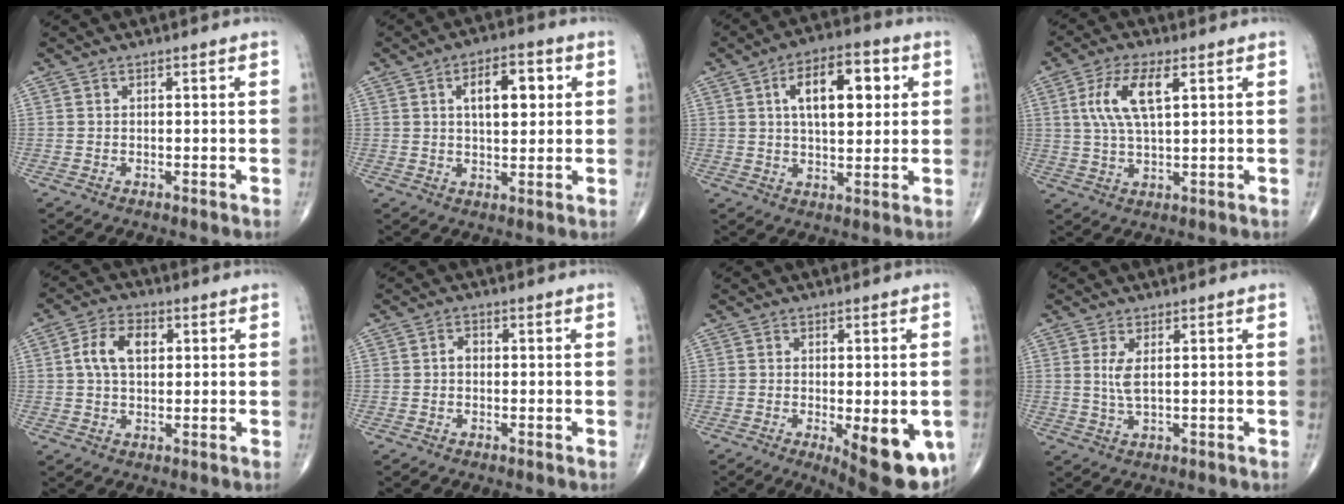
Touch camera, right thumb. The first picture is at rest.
{"total": 9.1, "force": [2.5, 4.4, 7.5], "torque": [-0.086, 0.001, 0.035]}
{"total": 13.1, "force": [3.6, 6.4, 10.8], "torque": [-0.144, 0.005, 0.054]}
{"total": 9.2, "force": [2.8, 3.5, 8.0], "torque": [-0.168, 0.001, 0.057]}
{"total": 7.2, "force": [1.5, 4.5, 5.4], "torque": [-0.096, 0.011, 0.023]}
{"total": 1.5, "force": [-0.1, 1.1, 1.0], "torque": [-0.009, 0.006, -0.005]}
{"total": 13.3, "force": [-4.3, 4.8, 11.7], "torque": [-0.118, -0.013, -0.045]}
{"total": 3.2, "force": [0.7, 0.8, 3.0], "torque": [-0.069, -0.008, 0.021]}